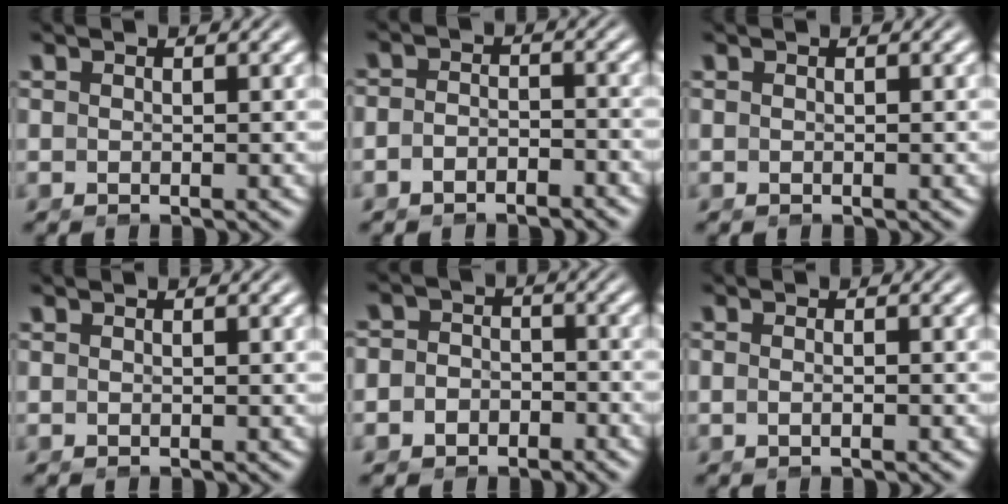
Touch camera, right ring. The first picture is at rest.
{"total": 2.6, "force": [-2.3, 1.1, 0.5], "torque": [-0.011, -0.009, -0.040]}
{"total": 0.0}
{"total": 0.0}
{"total": 4.9, "force": [-2.5, 4.2, 0.6], "torque": [-0.026, -0.019, -0.045]}
{"total": 1.2, "force": [-0.6, 0.1, 1.1], "torque": [-0.024, -0.001, -0.011]}